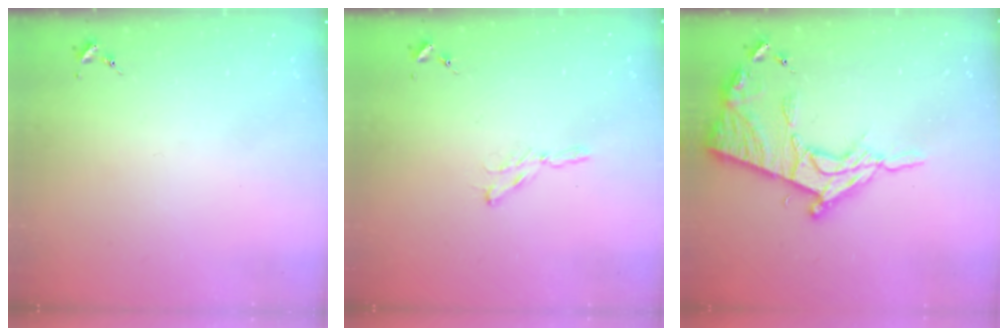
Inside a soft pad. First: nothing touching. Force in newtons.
{"total": 2.9, "press": 2.9, "slide": 0.3}
{"total": 16.8, "press": 16.8, "slide": 1.3}